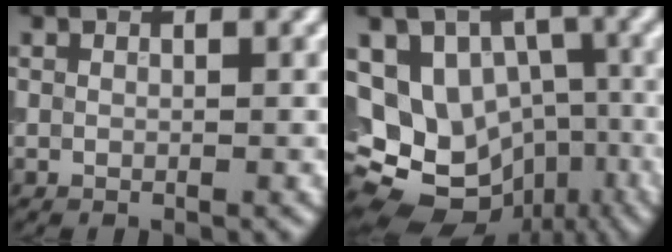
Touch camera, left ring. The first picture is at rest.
{"total": 14.9, "force": [-3.3, 12.5, 7.3], "torque": [-0.143, 0.008, -0.043]}